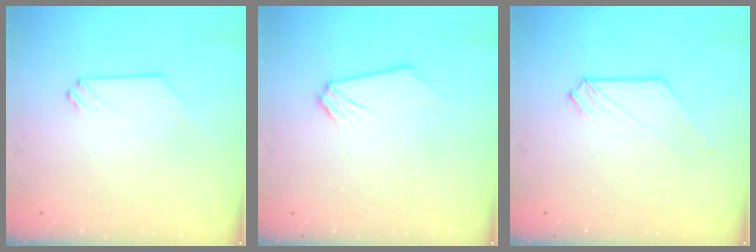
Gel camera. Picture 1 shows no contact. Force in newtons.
{"total": 0.0}
{"total": 0.7, "press": 0.7, "slide": 0.1}